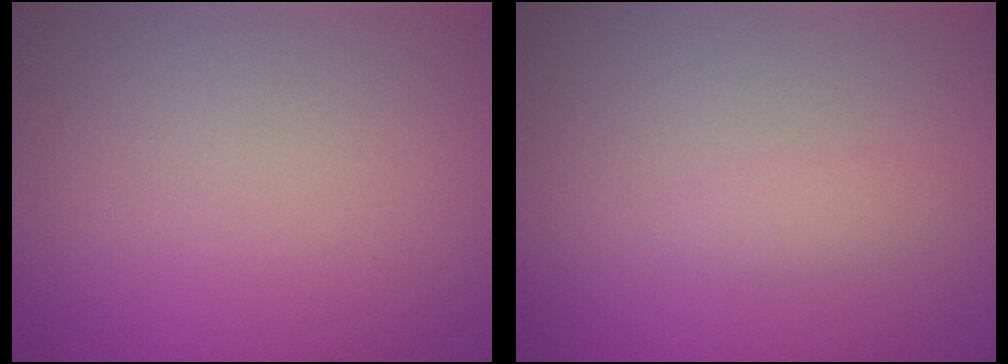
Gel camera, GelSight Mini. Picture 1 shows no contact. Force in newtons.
{"total": 0.9, "press": 0.9, "slide": 0.0}